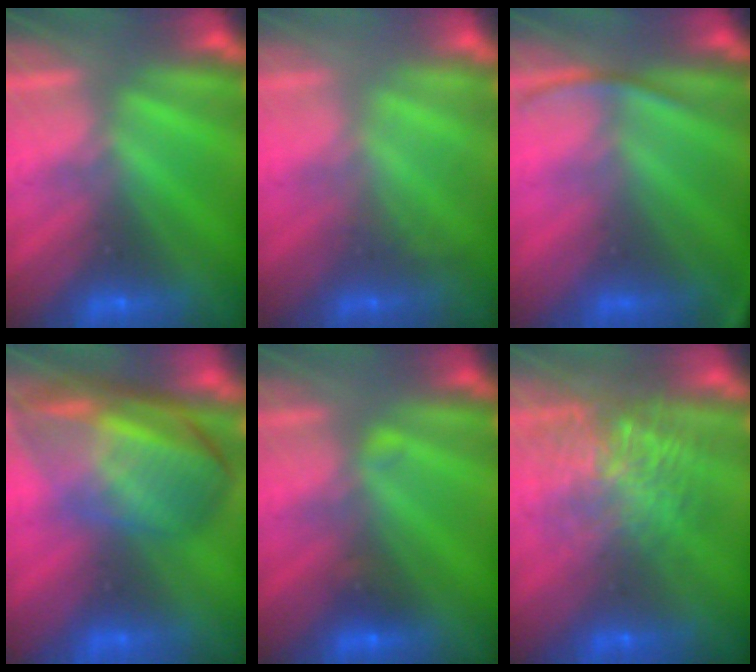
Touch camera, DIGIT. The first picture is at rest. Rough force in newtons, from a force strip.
{"total": 2.3}
{"total": 2.5}
{"total": 8.4}
{"total": 2.2}
{"total": 7.4}